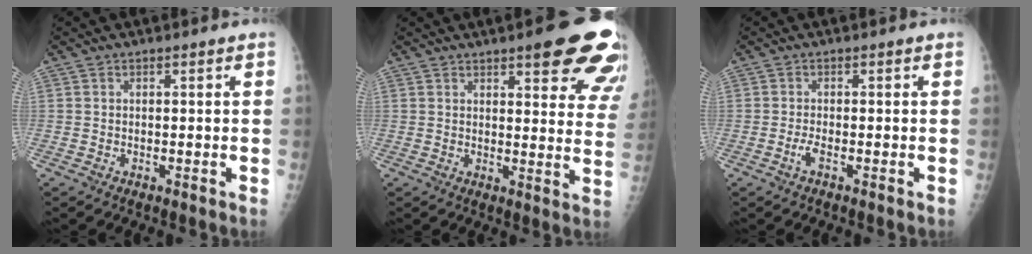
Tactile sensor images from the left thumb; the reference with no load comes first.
{"total": 16.8, "force": [10.4, 4.8, 12.4], "torque": [-0.115, -0.040, 0.114]}
{"total": 1.7, "force": [-0.9, 0.4, 1.5], "torque": [-0.034, 0.001, -0.021]}